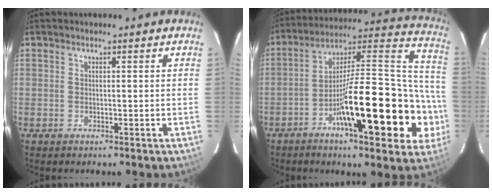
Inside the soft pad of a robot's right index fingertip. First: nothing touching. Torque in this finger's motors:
{"motor_torque": [1.50, -0.64, 1.06, 0.21]}